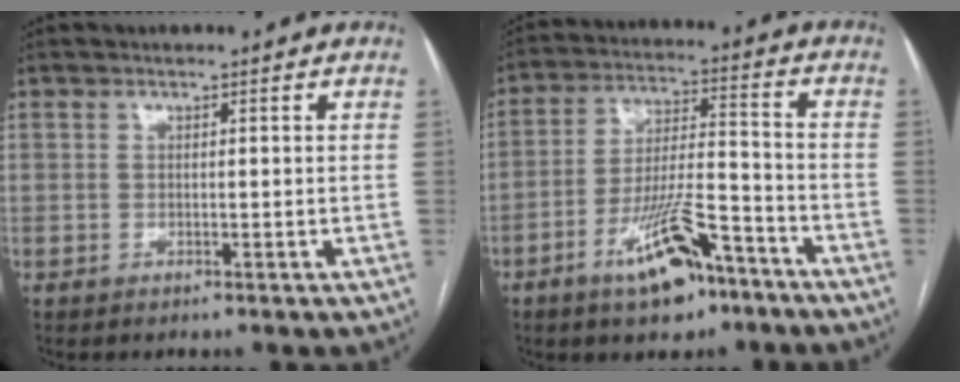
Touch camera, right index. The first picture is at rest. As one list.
[{"total": 12.1, "force": [-7.4, 3.4, 8.9], "torque": [-0.166, 0.005, -0.122]}]